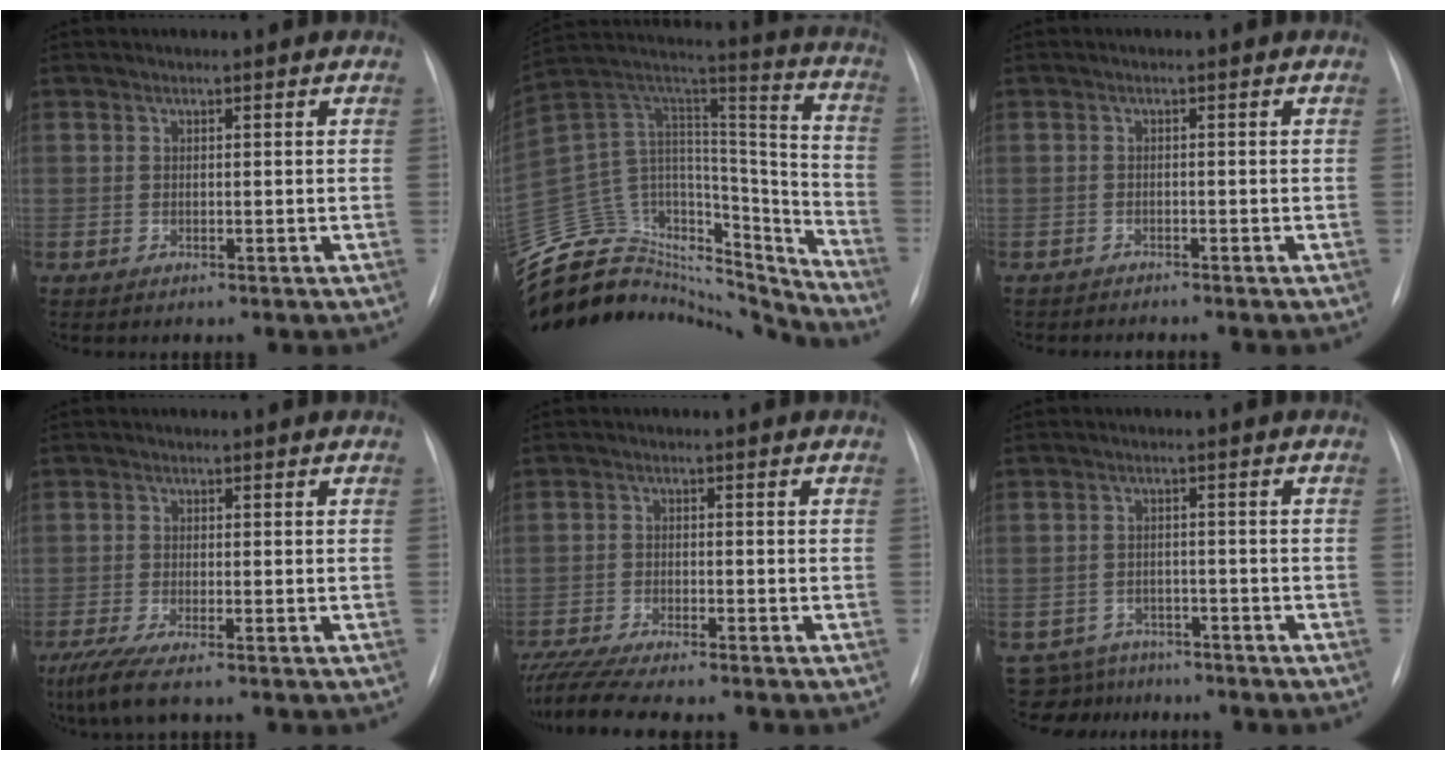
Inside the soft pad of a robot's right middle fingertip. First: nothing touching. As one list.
[{"total": 32.3, "force": [-29.6, 9.6, 8.4], "torque": [-0.175, 0.046, -0.452]}, {"total": 2.5, "force": [-2.4, 0.2, 0.7], "torque": [-0.008, -0.005, -0.032]}, {"total": 4.8, "force": [-3.3, 0.4, 3.5], "torque": [-0.072, -0.017, -0.063]}, {"total": 9.7, "force": [-8.5, 0.3, 4.6], "torque": [-0.078, -0.016, -0.139]}, {"total": 6.6, "force": [-5.9, 2.9, -0.4], "torque": [0.008, 0.012, -0.085]}]